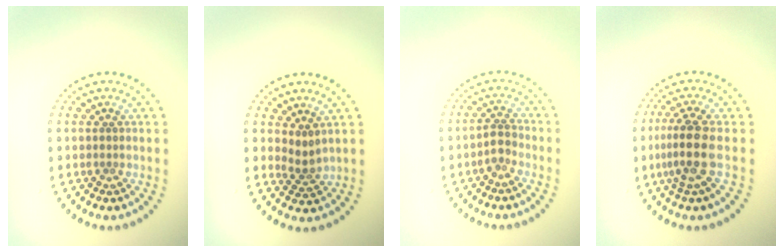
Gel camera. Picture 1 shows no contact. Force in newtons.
{"total": 1.9, "press": 1.2, "slide": 1.4}
{"total": 1.5, "press": 1.2, "slide": 0.9}
{"total": 3.6, "press": 2.9, "slide": 2.1}